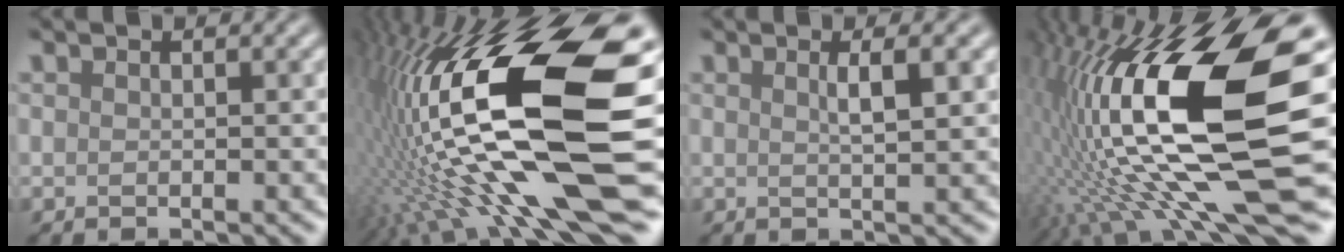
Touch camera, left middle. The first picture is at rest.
{"total": 19.2, "force": [-0.8, 6.1, 18.2], "torque": [-0.336, -0.006, -0.013]}
{"total": 2.5, "force": [0.3, 0.6, 2.4], "torque": [-0.029, 0.007, 0.009]}
{"total": 19.1, "force": [0.1, 6.4, 18.0], "torque": [-0.335, -0.009, 0.012]}